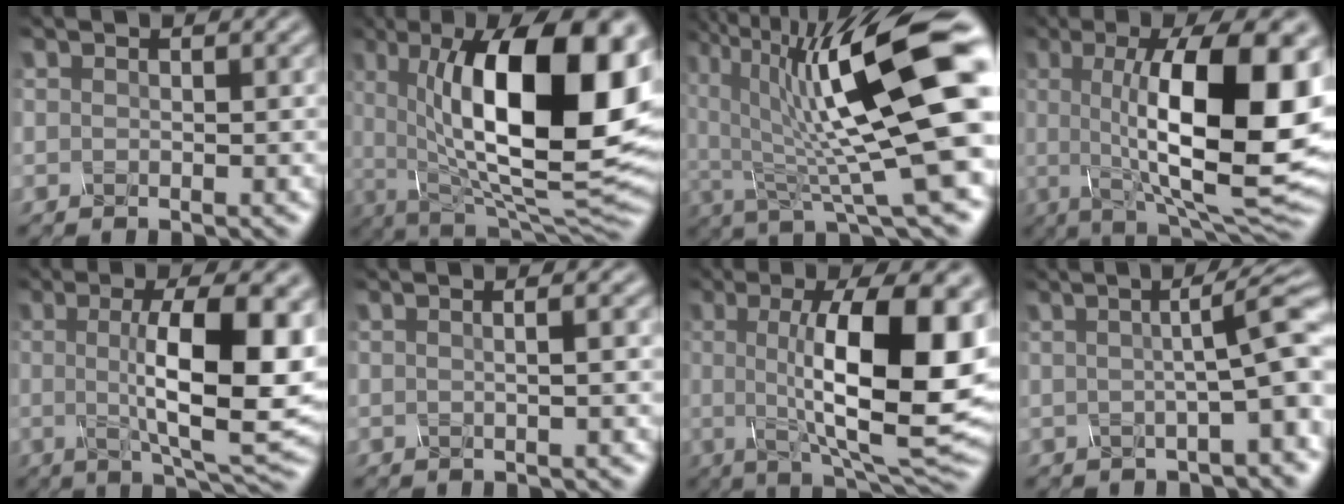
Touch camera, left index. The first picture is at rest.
{"total": 17.6, "force": [3.2, 7.0, 15.8], "torque": [-0.214, 0.003, 0.046]}
{"total": 14.5, "force": [3.1, 3.0, 13.9], "torque": [-0.223, 0.005, 0.053]}
{"total": 15.5, "force": [0.9, 4.7, 14.8], "torque": [-0.194, 0.000, 0.010]}
{"total": 11.2, "force": [0.6, 2.8, 10.8], "torque": [-0.150, -0.003, 0.013]}
{"total": 3.2, "force": [0.8, 1.6, 2.7], "torque": [-0.010, 0.016, -0.023]}
{"total": 14.0, "force": [0.8, 4.0, 13.4], "torque": [-0.174, -0.002, 0.009]}
{"total": 7.9, "force": [0.6, 1.8, 7.7], "torque": [-0.079, 0.024, 0.004]}